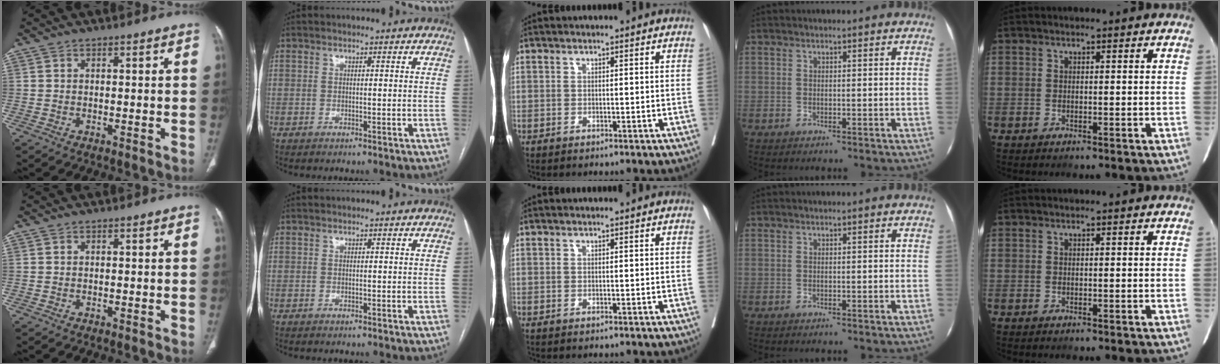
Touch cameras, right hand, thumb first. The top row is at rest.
{}